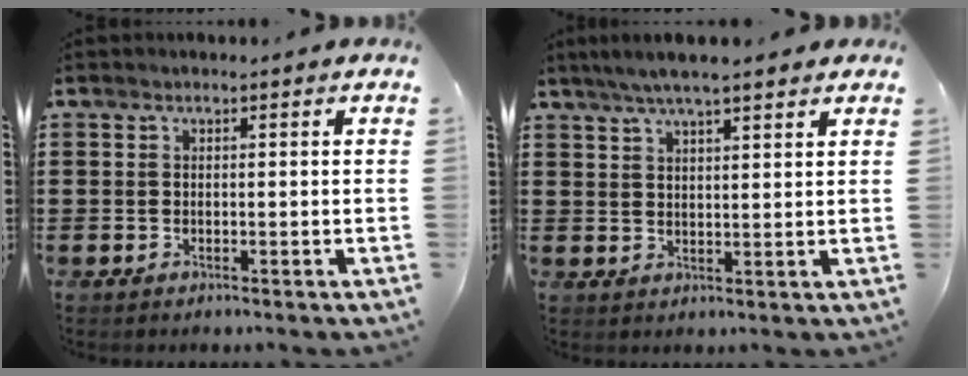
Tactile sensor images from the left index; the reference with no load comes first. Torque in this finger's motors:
{"motor_torque": [2.14, 0.00, 0.36, 0.11]}